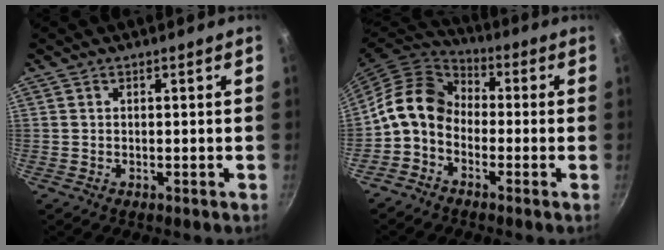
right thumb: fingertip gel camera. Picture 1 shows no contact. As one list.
[{"total": 10.3, "force": [-2.2, 7.8, 6.3], "torque": [-0.096, 0.043, -0.068]}]